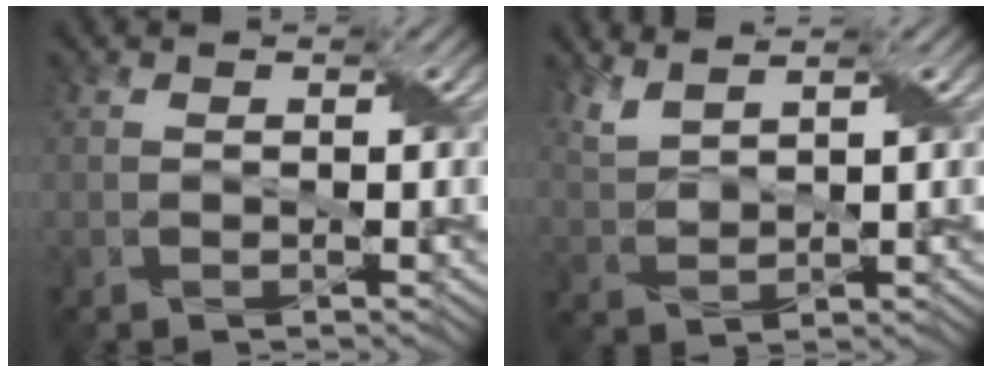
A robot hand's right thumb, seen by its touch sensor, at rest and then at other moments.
{"total": 3.5, "force": [2.9, 0.6, 1.9], "torque": [-0.058, 0.004, 0.067]}